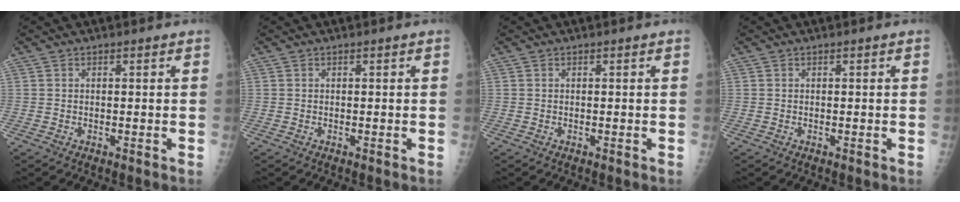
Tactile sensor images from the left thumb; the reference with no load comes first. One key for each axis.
{"total": 0.0}
{"total": 0.0}
{"total": 0.0}